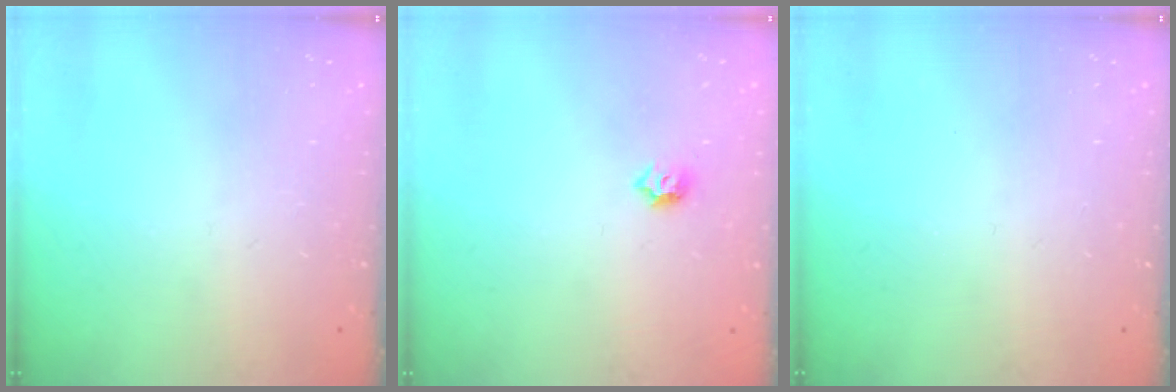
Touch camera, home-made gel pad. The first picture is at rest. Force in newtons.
{"total": 3.8, "press": 3.8, "slide": 0.8}
{"total": 0.0}